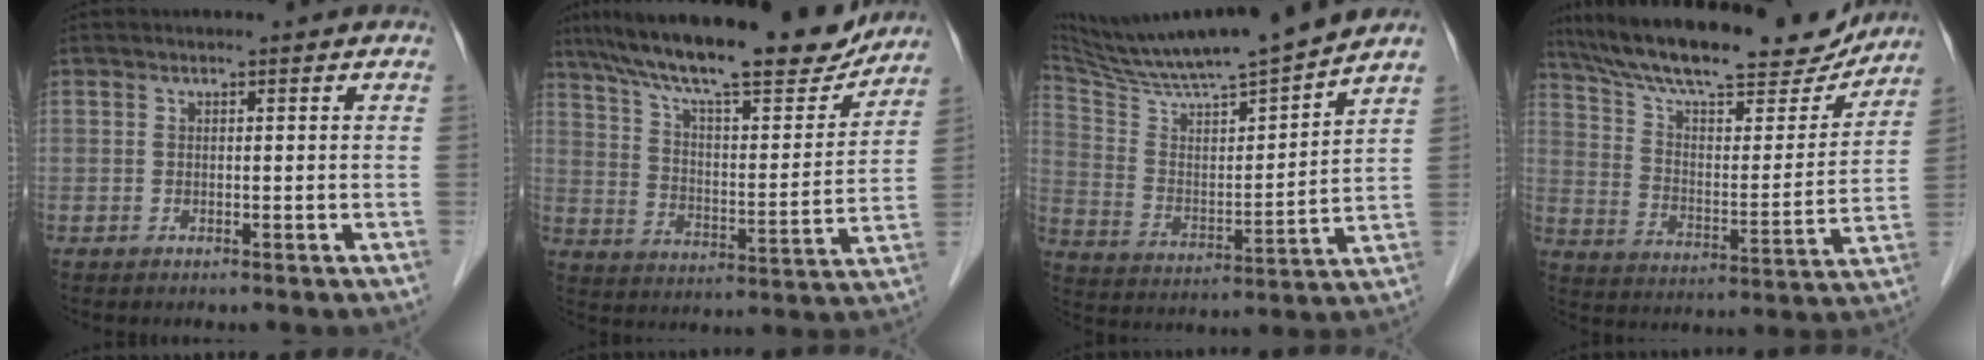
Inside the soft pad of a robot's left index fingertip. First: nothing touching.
{"total": 22.4, "force": [19.0, 3.9, 11.2], "torque": [-0.191, 0.006, 0.283]}
{"total": 18.6, "force": [16.8, -0.7, 8.0], "torque": [-0.142, -0.007, 0.277]}
{"total": 24.3, "force": [20.9, 5.2, 11.1], "torque": [-0.184, 0.008, 0.308]}